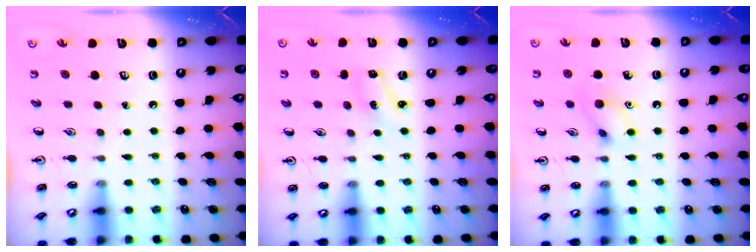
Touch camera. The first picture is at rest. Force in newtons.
{"total": 1.8, "press": 1.7, "slide": 0.7}
{"total": 8.1, "press": 8.1, "slide": 0.5}